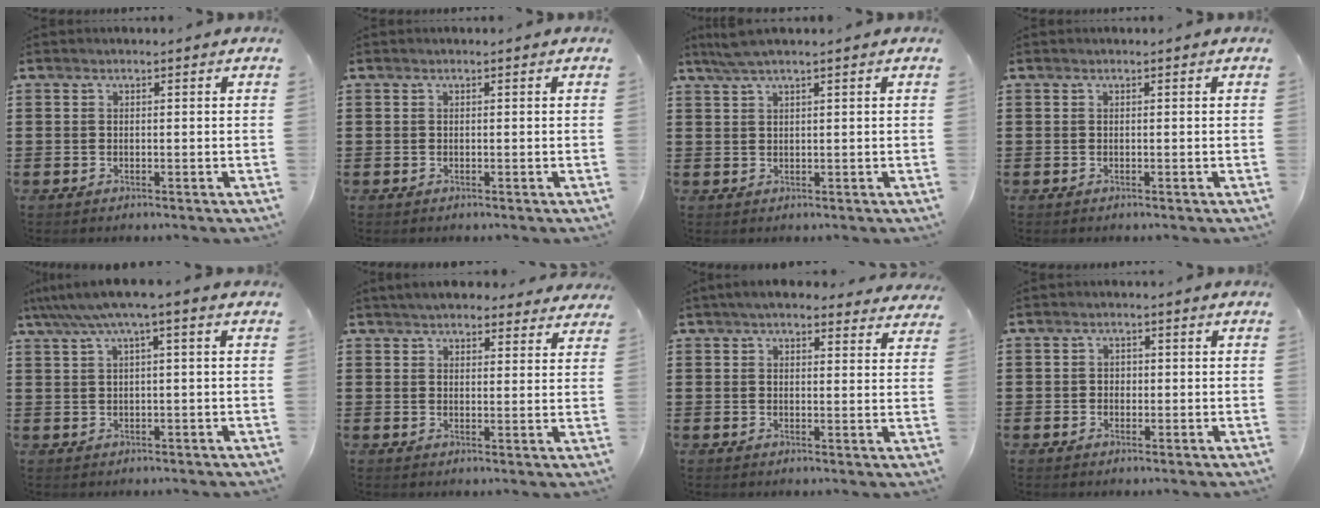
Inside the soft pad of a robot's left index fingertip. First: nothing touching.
{"total": 0.0}
{"total": 2.4, "force": [1.5, 0.0, 1.9], "torque": [-0.037, 0.001, 0.028]}
{"total": 0.0}
{"total": 3.8, "force": [1.1, -0.1, 3.6], "torque": [-0.070, -0.003, 0.015]}
{"total": 4.2, "force": [3.9, 0.9, 1.0], "torque": [-0.031, -0.007, 0.073]}
{"total": 4.4, "force": [3.9, 0.8, 1.8], "torque": [-0.045, -0.004, 0.072]}
{"total": 1.4, "force": [-0.1, 1.3, 0.4], "torque": [-0.013, 0.007, -0.004]}